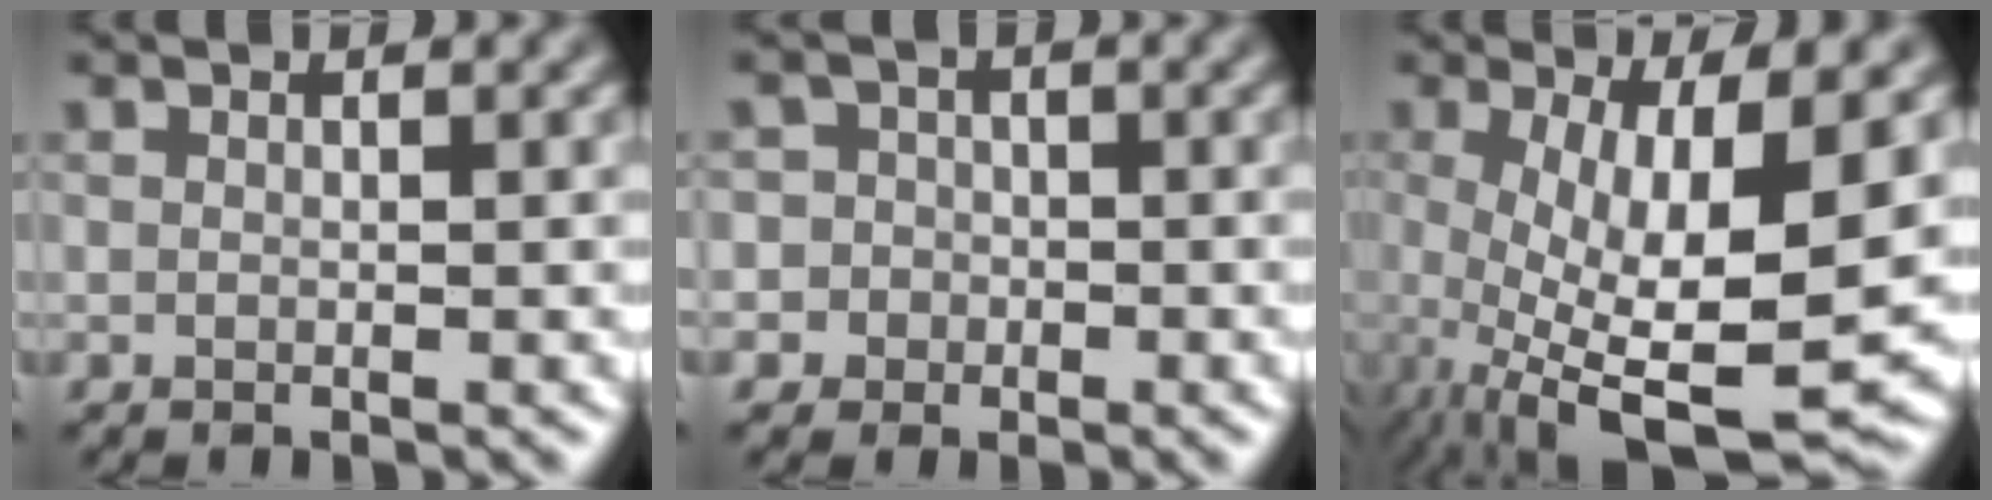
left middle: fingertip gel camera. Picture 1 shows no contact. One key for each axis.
{"total": 3.9, "fx": -1.1, "fy": 3.8, "fz": 0.0, "tx": 0.032, "ty": 0.013, "tz": -0.045}
{"total": 11.9, "fx": -2.0, "fy": 3.5, "fz": 11.2, "tx": -0.195, "ty": -0.018, "tz": -0.029}